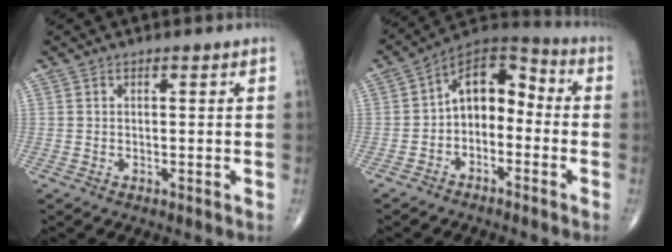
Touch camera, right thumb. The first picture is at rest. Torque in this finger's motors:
{"motor_torque": [-0.08, 0.39, 0.60, 0.34, 0.11]}